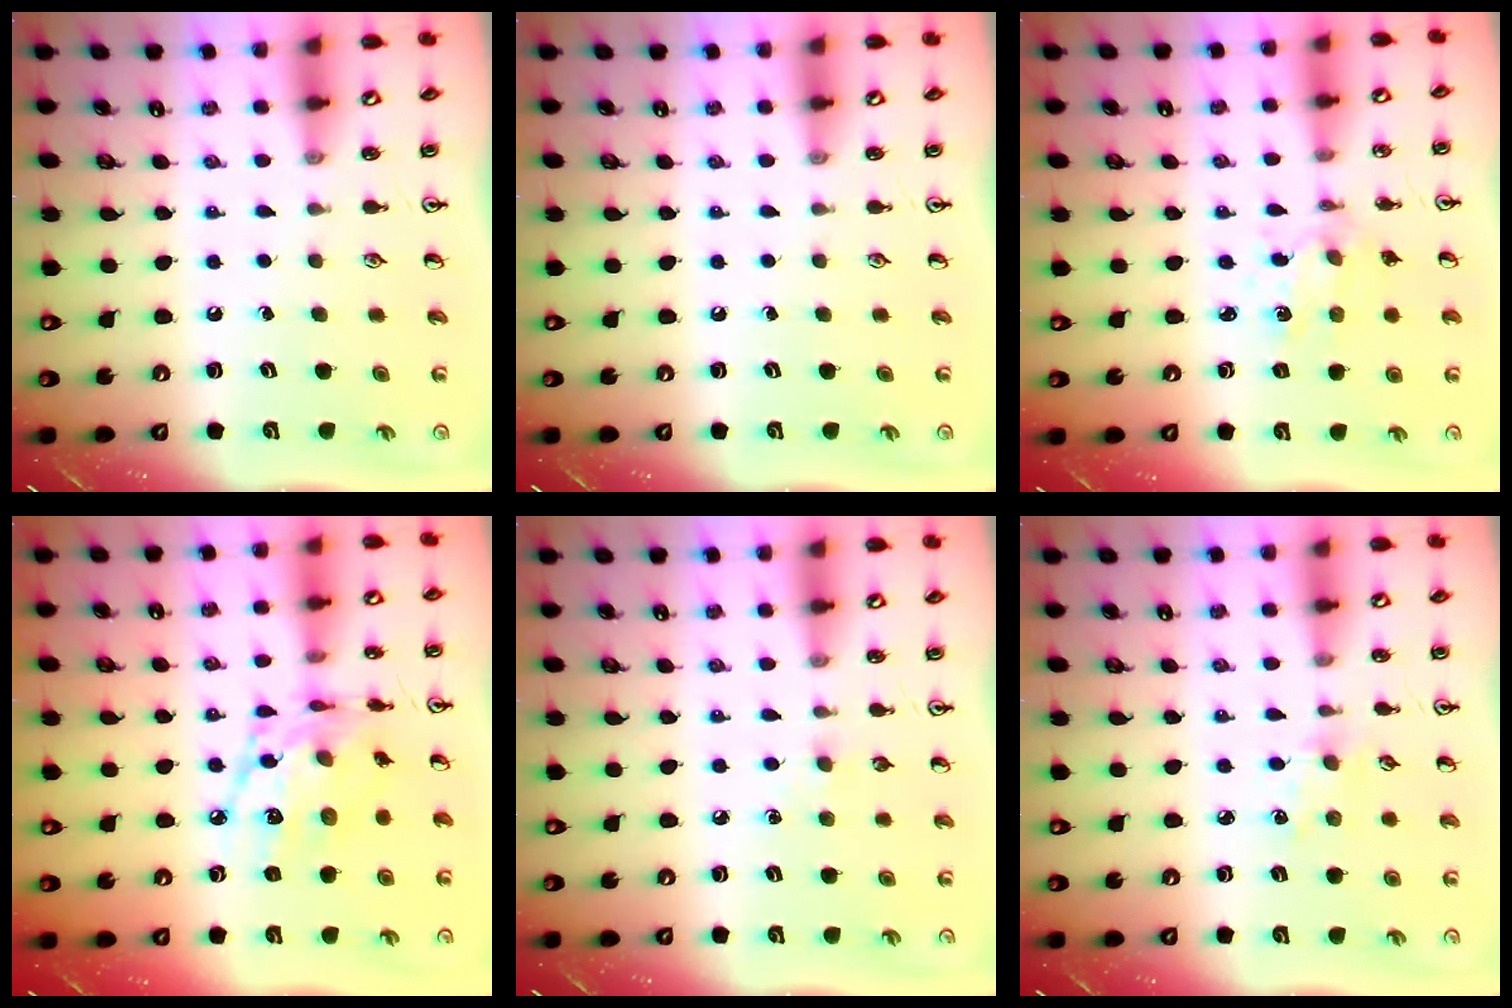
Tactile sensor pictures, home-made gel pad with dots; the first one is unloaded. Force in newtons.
{"total": 0.0}
{"total": 1.8, "press": 1.8, "slide": 0.3}
{"total": 14.4, "press": 14.3, "slide": 0.8}
{"total": 4.5, "press": 4.4, "slide": 0.7}
{"total": 2.5, "press": 2.4, "slide": 0.4}